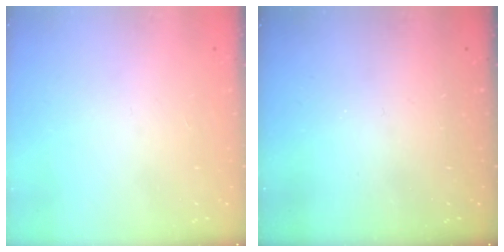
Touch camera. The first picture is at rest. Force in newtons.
{"total": 0.0}